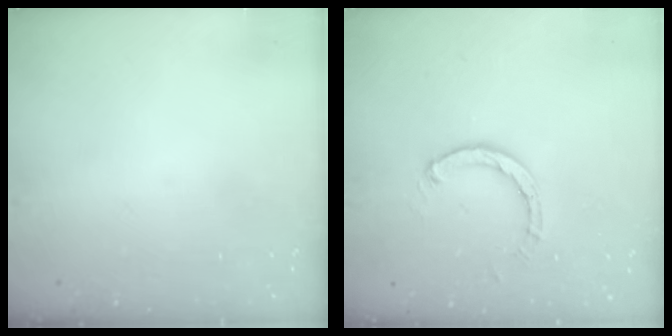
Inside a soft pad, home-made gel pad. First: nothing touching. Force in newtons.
{"total": 3.0, "press": 3.0, "slide": 0.3}